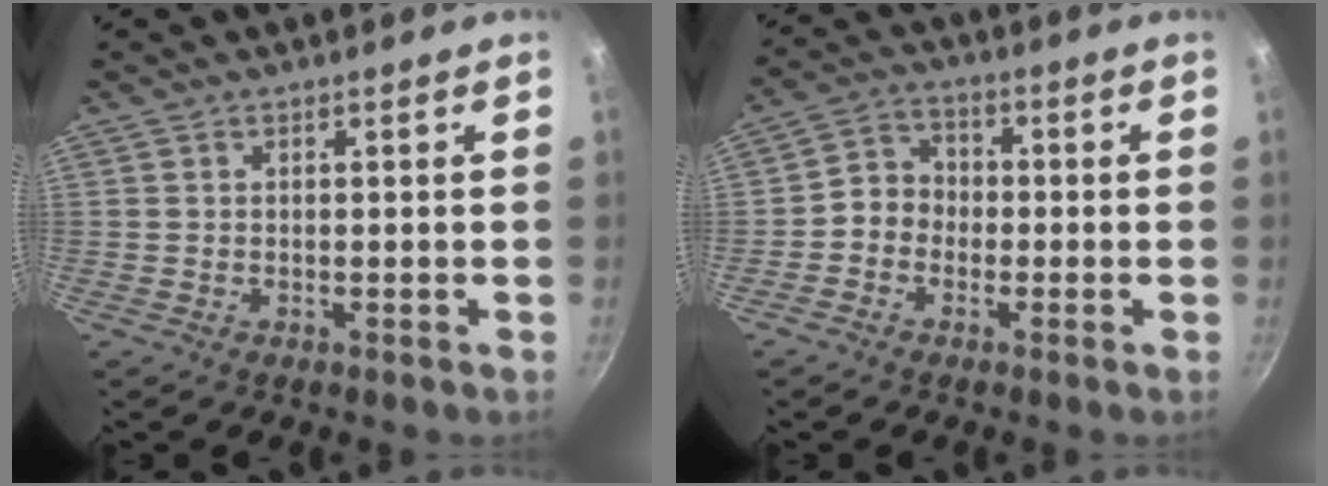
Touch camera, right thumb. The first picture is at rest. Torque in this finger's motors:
{"motor_torque": [-0.04, 0.08, -0.16, 0.25, 0.10]}